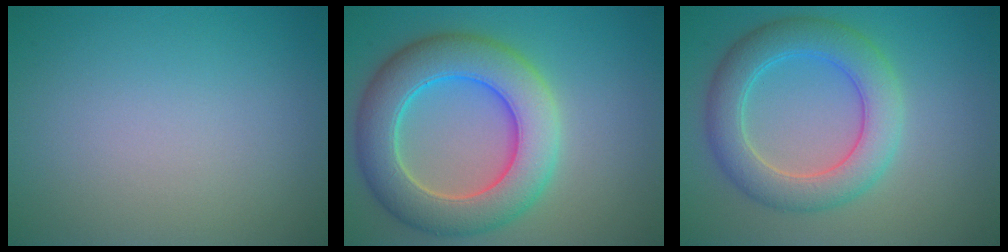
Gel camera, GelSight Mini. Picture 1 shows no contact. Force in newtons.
{"total": 8.7, "press": 8.7, "slide": 0.3}
{"total": 5.8, "press": 5.8, "slide": 0.2}